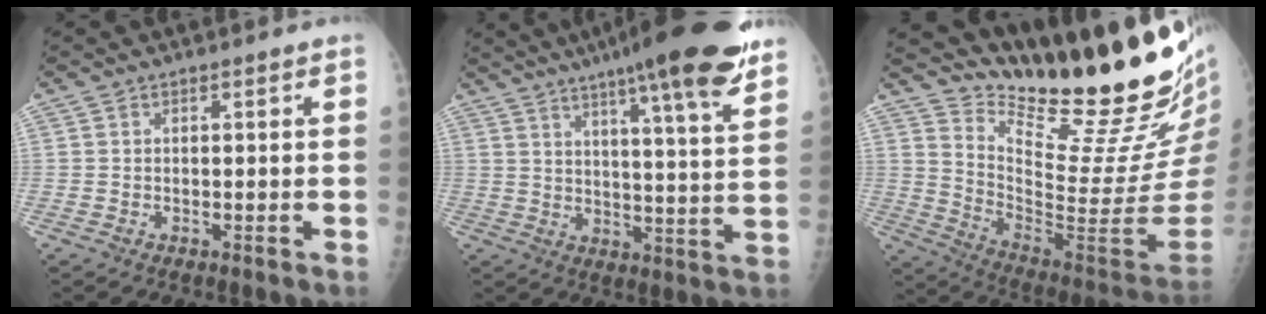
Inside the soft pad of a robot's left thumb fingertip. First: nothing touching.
{"total": 21.4, "force": [15.3, 2.5, 14.8], "torque": [-0.205, -0.049, 0.208]}
{"total": 26.3, "force": [22.9, 3.4, 12.4], "torque": [-0.160, -0.188, 0.342]}